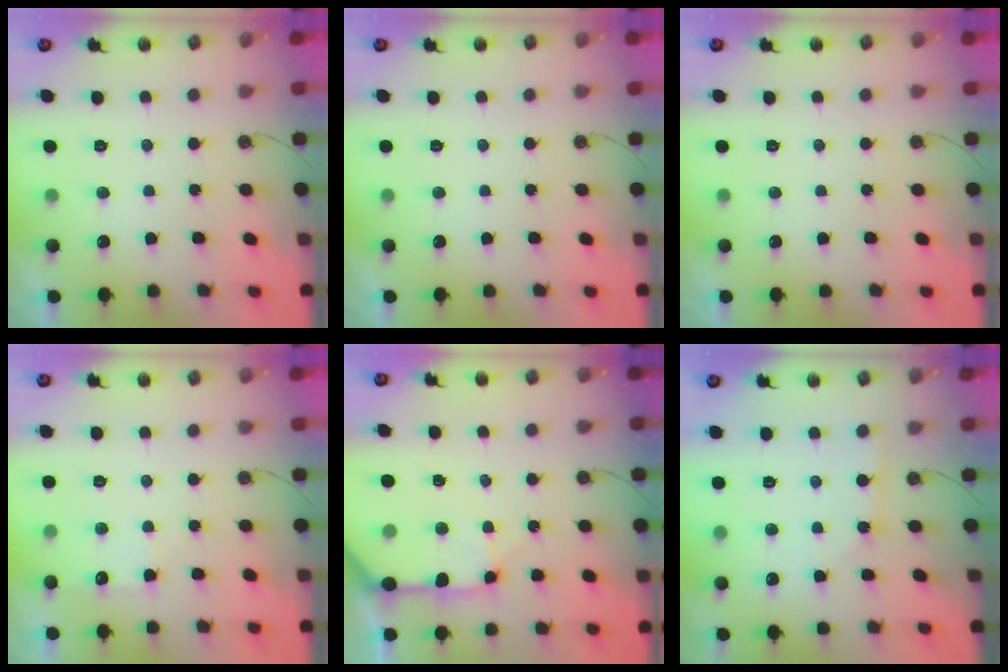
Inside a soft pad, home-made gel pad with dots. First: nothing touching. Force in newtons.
{"total": 0.0}
{"total": 0.0}
{"total": 6.0, "press": 6.0, "slide": 0.8}
{"total": 12.3, "press": 12.1, "slide": 1.8}
{"total": 2.2, "press": 2.2, "slide": 0.2}